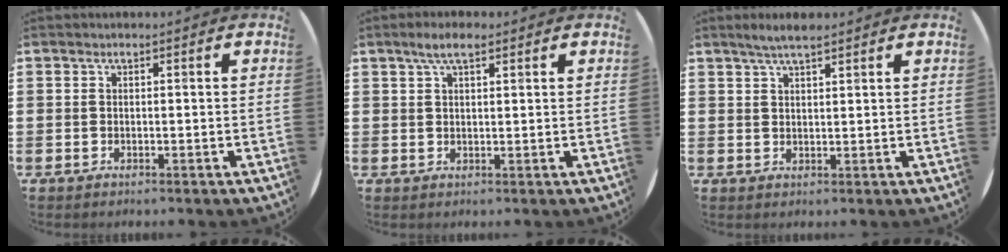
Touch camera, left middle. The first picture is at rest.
{"total": 3.5, "force": [2.3, 1.1, 2.4], "torque": [-0.042, 0.005, 0.038]}
{"total": 2.9, "force": [2.4, 0.3, 1.5], "torque": [-0.032, 0.006, 0.043]}